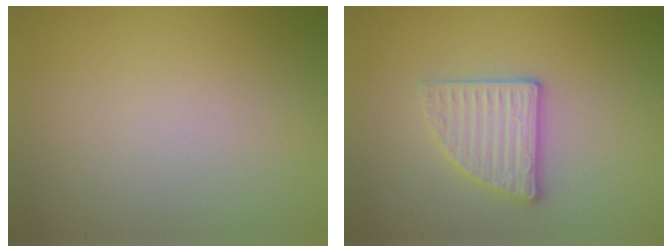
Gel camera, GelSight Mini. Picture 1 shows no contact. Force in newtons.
{"total": 3.1, "press": 2.9, "slide": 1.3}